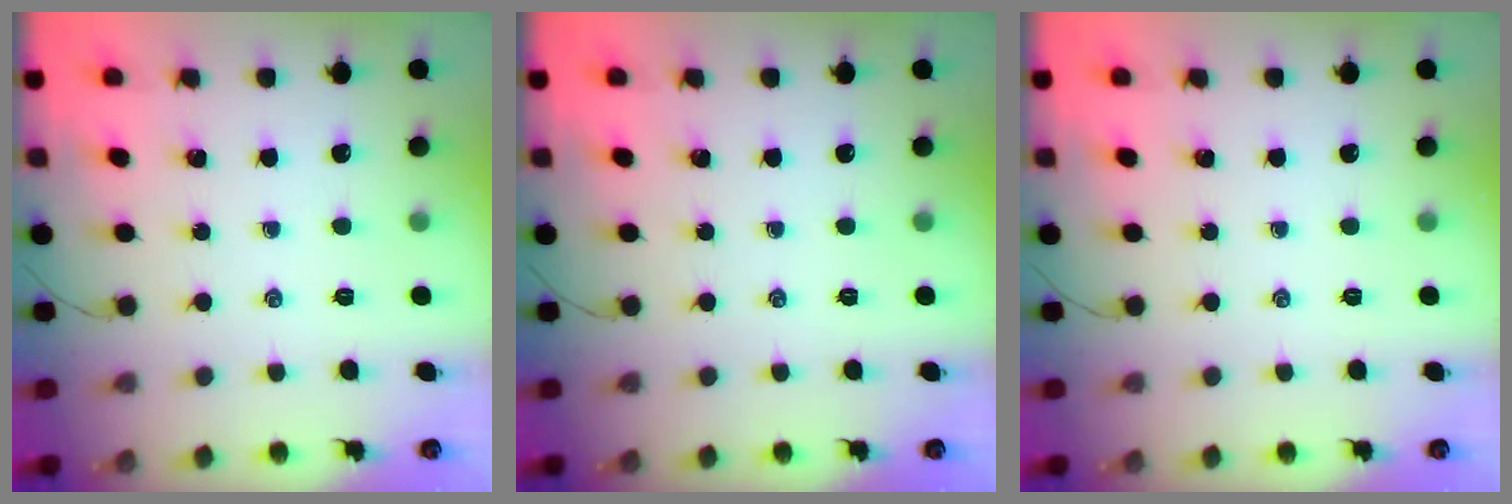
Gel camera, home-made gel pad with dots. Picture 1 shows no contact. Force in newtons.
{"total": 0.0}
{"total": 0.0}